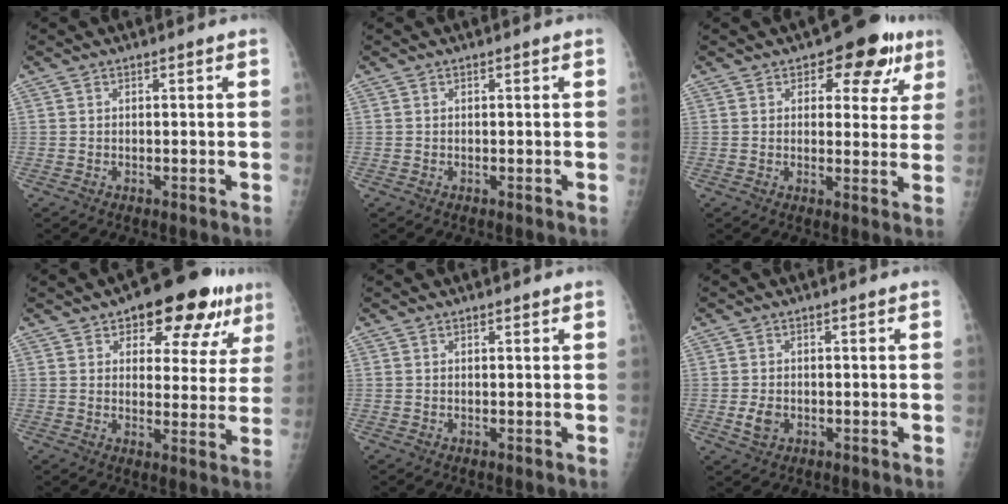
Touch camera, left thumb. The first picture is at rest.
{"total": 0.0}
{"total": 9.7, "force": [5.2, 5.6, 6.1], "torque": [-0.022, -0.014, 0.058]}
{"total": 14.6, "force": [8.4, 7.3, 9.4], "torque": [-0.066, -0.022, 0.109]}
{"total": 0.7, "force": [0.5, 0.2, 0.4], "torque": [-0.006, -0.002, 0.007]}
{"total": 2.7, "force": [-0.6, 2.0, 1.8], "torque": [-0.032, -0.001, -0.008]}